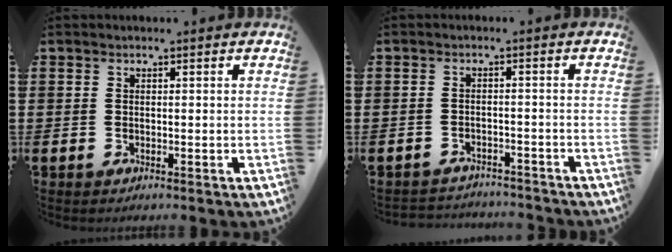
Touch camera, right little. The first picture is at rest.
{"total": 2.1, "force": [-2.1, 0.1, -0.3], "torque": [-0.003, 0.002, -0.047]}